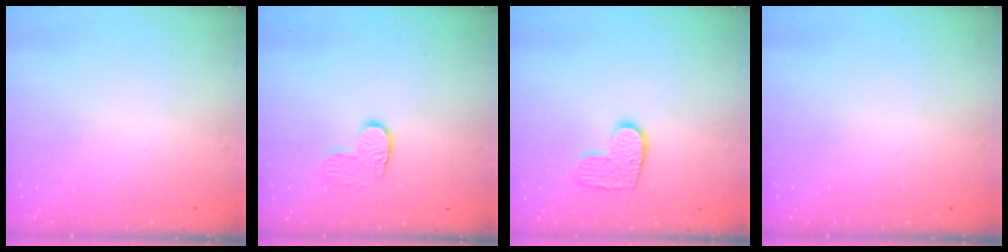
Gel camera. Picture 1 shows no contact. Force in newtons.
{"total": 6.7, "press": 6.7, "slide": 0.5}
{"total": 8.4, "press": 8.4, "slide": 0.4}
{"total": 0.0}